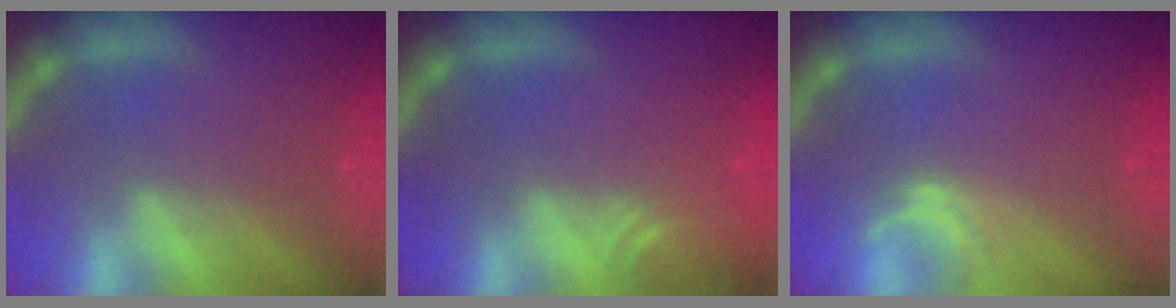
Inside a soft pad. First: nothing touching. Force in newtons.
{"total": 3.0}
{"total": 1.5}